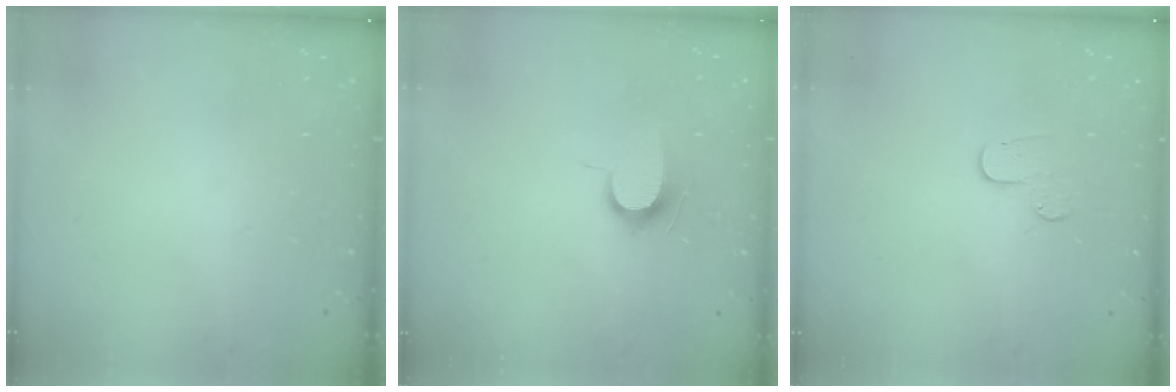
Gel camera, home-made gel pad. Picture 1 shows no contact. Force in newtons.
{"total": 7.2, "press": 7.1, "slide": 0.7}
{"total": 4.5, "press": 4.5, "slide": 0.4}